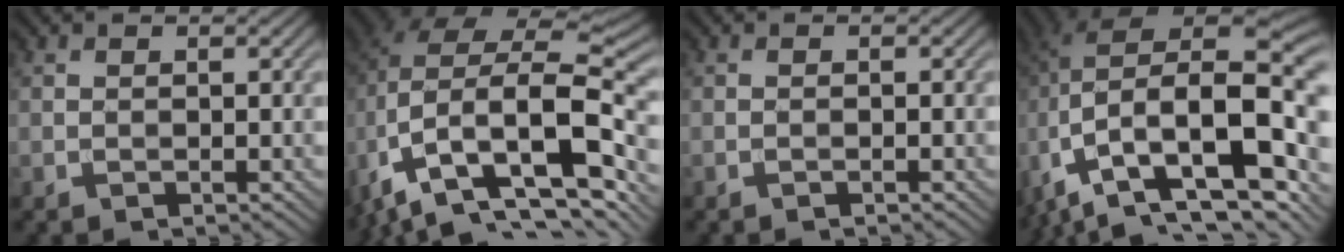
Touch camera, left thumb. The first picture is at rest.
{"total": 16.3, "force": [-8.3, 8.1, 11.5], "torque": [-0.252, -0.029, -0.136]}
{"total": 0.5, "force": [-0.4, 0.0, 0.4], "torque": [-0.007, 0.001, -0.008]}
{"total": 17.3, "force": [-7.2, 8.6, 13.2], "torque": [-0.254, -0.019, -0.113]}